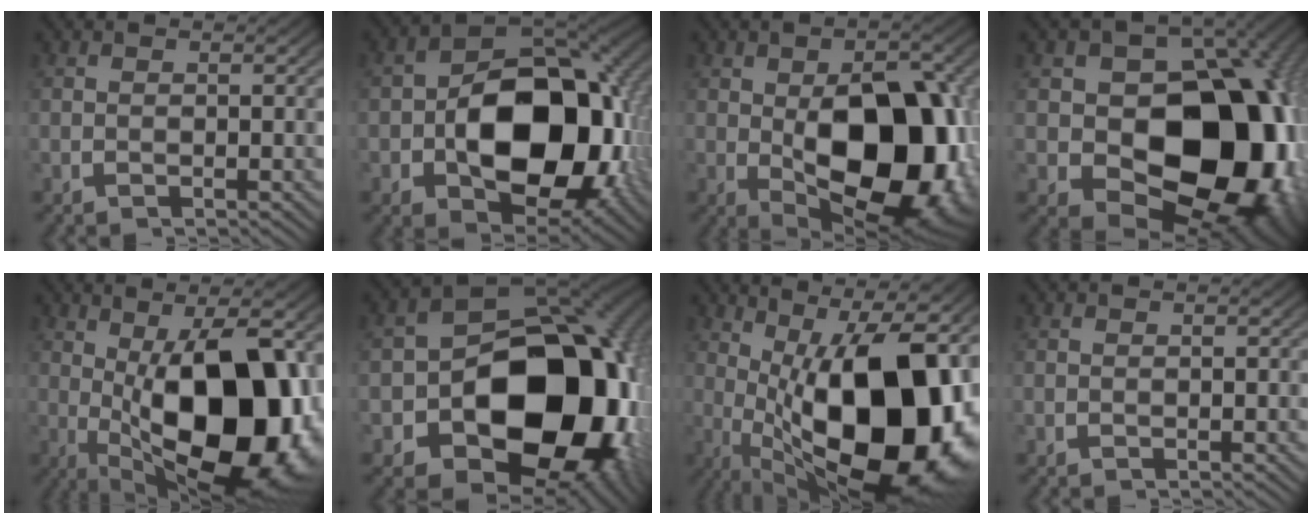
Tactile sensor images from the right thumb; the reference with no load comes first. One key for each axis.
{"total": 18.1, "fx": -2.1, "fy": 11.6, "fz": 13.7, "tx": -0.245, "ty": -0.047, "tz": -0.010}
{"total": 18.6, "fx": -2.5, "fy": 11.0, "fz": 14.8, "tx": -0.243, "ty": -0.073, "tz": -0.002}
{"total": 26.9, "fx": -2.8, "fy": 18.0, "fz": 19.8, "tx": -0.318, "ty": -0.096, "tz": -0.003}
{"total": 22.8, "fx": -2.8, "fy": 12.6, "fz": 18.8, "tx": -0.304, "ty": -0.053, "tz": -0.005}
{"total": 26.7, "fx": -4.7, "fy": 17.8, "fz": 19.3, "tx": -0.333, "ty": -0.090, "tz": -0.038}
{"total": 24.5, "fx": -1.2, "fy": 13.8, "fz": 20.2, "tx": -0.321, "ty": -0.059, "tz": 0.021}
{"total": 0.0}